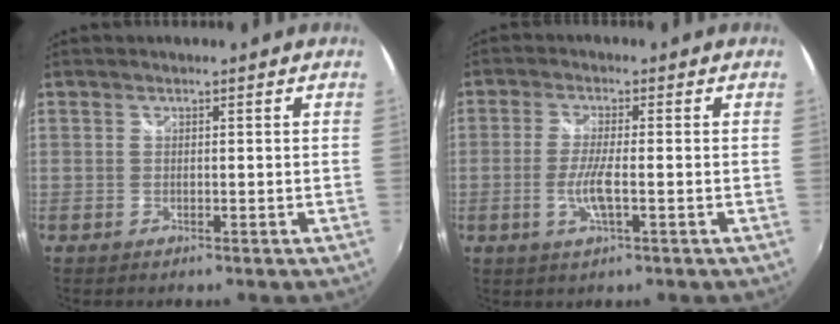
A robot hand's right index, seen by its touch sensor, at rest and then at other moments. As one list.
[{"total": 5.1, "force": [-1.5, 0.5, 4.9], "torque": [-0.100, -0.007, -0.029]}]